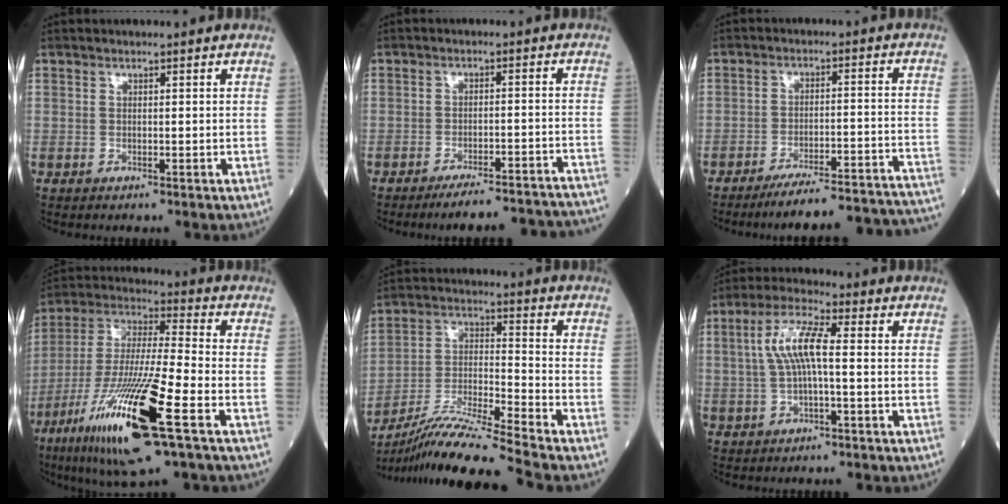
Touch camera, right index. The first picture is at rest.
{"total": 13.5, "force": [-12.9, 1.2, 3.8], "torque": [-0.028, 0.012, -0.147]}
{"total": 22.2, "force": [-21.0, -0.1, 7.3], "torque": [-0.040, -0.001, -0.271]}
{"total": 20.7, "force": [-9.4, 1.5, 18.3], "torque": [-0.379, -0.043, -0.172]}
{"total": 15.0, "force": [-12.8, -2.0, 7.5], "torque": [-0.144, -0.013, -0.233]}
{"total": 7.3, "force": [0.5, 1.3, 7.2], "torque": [-0.153, 0.018, 0.007]}